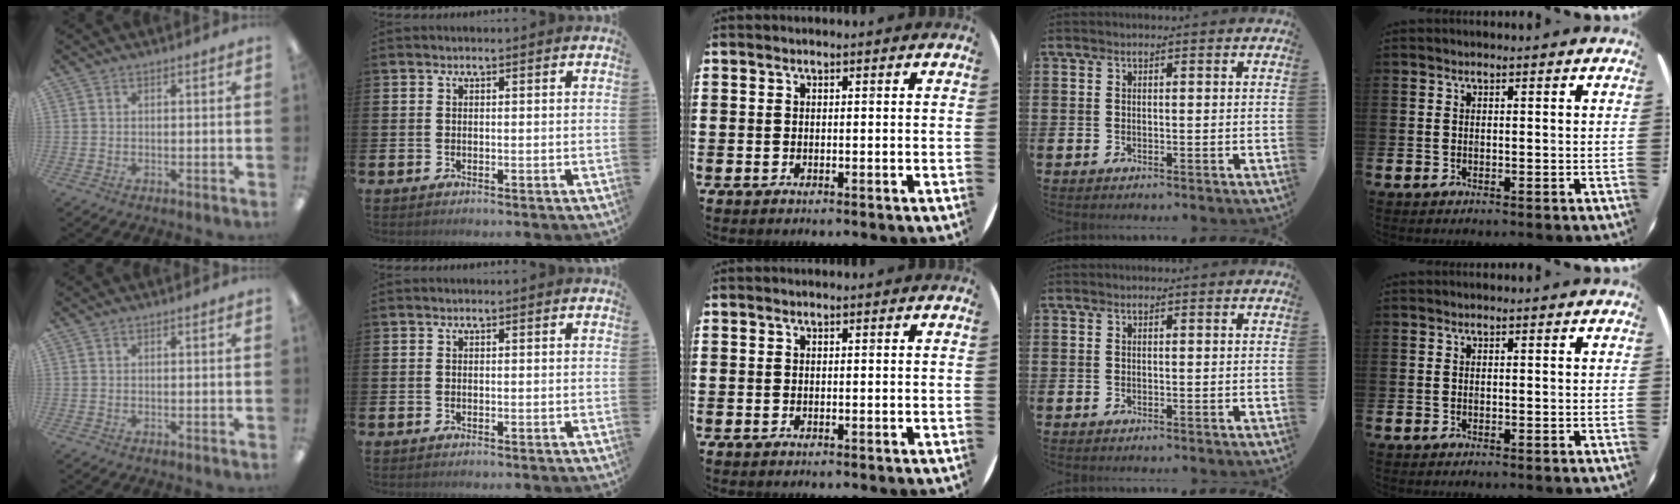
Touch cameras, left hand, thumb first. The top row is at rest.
{}